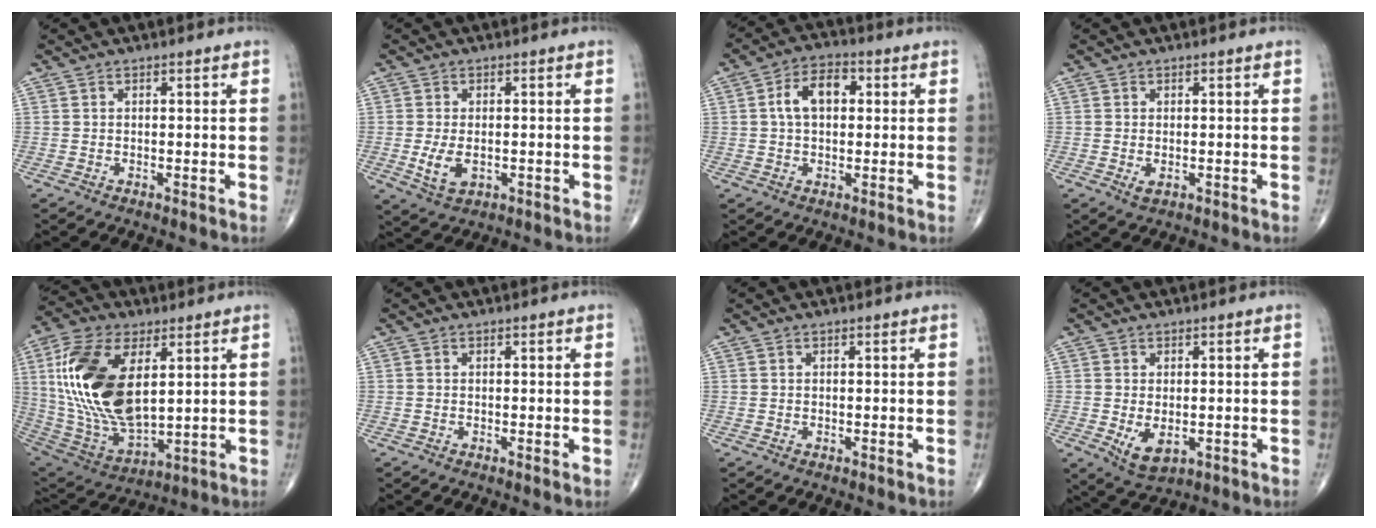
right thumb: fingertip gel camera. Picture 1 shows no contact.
{"total": 5.1, "force": [-0.9, 2.9, 4.1], "torque": [-0.077, -0.008, -0.011]}
{"total": 8.6, "force": [1.3, 5.7, 6.3], "torque": [-0.095, 0.020, 0.015]}
{"total": 1.5, "force": [-0.3, 0.8, 1.2], "torque": [-0.021, -0.004, -0.003]}
{"total": 22.8, "force": [5.1, 11.9, 18.8], "torque": [-0.374, -0.025, 0.100]}
{"total": 0.0}
{"total": 0.0}
{"total": 5.3, "force": [-1.0, 3.0, 4.2], "torque": [-0.066, -0.012, -0.006]}